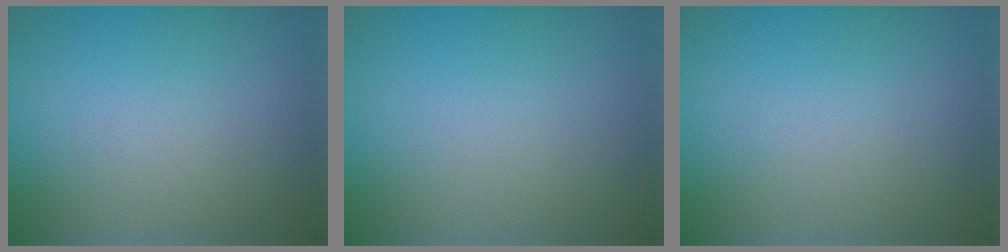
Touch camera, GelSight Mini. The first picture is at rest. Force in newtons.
{"total": 0.0}
{"total": 0.0}